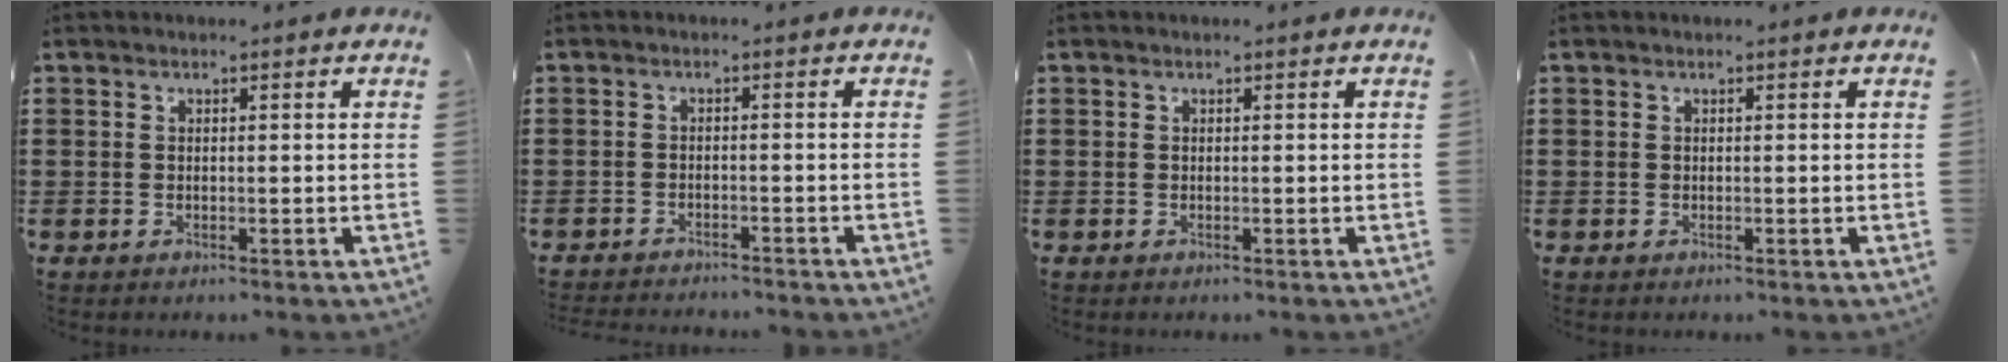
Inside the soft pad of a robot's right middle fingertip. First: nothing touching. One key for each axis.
{"total": 2.1, "fx": -2.1, "fy": 0.1, "fz": -0.1, "tx": -0.004, "ty": 0.000, "tz": -0.045}
{"total": 0.0}
{"total": 0.0}